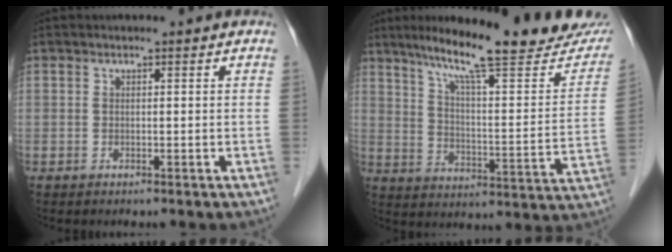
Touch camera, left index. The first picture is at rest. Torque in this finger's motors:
{"motor_torque": [-0.02, -0.14, 0.52, 0.10]}